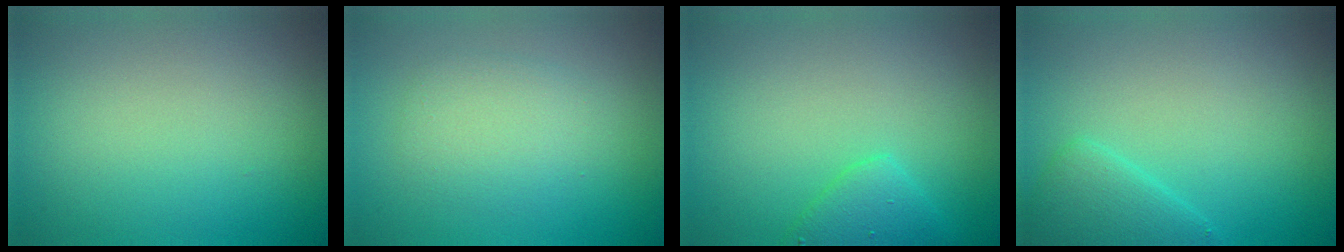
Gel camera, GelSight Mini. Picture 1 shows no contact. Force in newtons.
{"total": 2.9, "press": 2.9, "slide": 0.1}
{"total": 2.5, "press": 2.5, "slide": 0.2}
{"total": 2.8, "press": 2.8, "slide": 0.2}